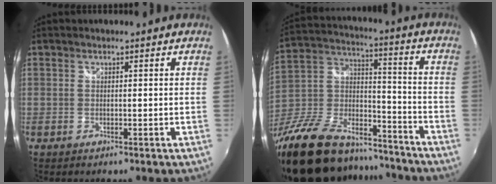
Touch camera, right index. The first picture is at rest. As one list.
[{"total": 31.5, "force": [-22.8, 14.5, 16.3], "torque": [-0.351, 0.016, -0.353]}]